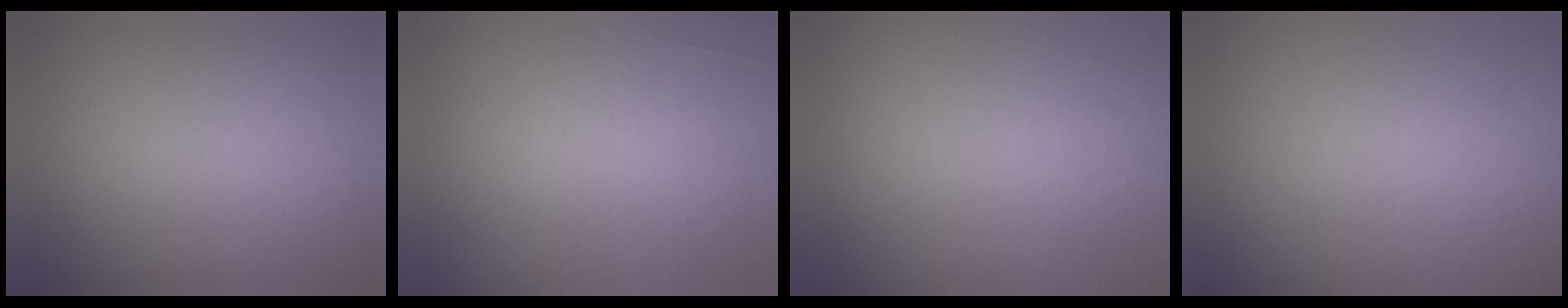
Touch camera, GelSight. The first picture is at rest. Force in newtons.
{"total": 5.6}
{"total": 9.4}
{"total": 4.7}